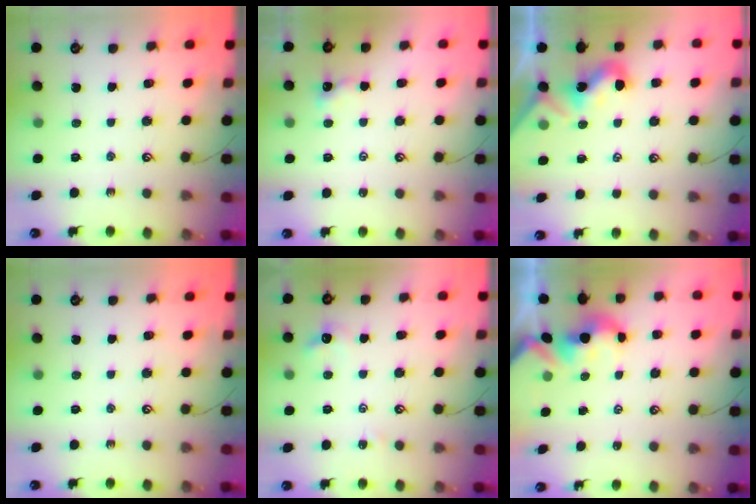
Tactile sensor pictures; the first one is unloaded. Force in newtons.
{"total": 0.0}
{"total": 1.4, "press": 1.3, "slide": 0.2}
{"total": 0.0}
{"total": 2.1, "press": 2.0, "slide": 0.6}
{"total": 2.5, "press": 2.5, "slide": 0.2}